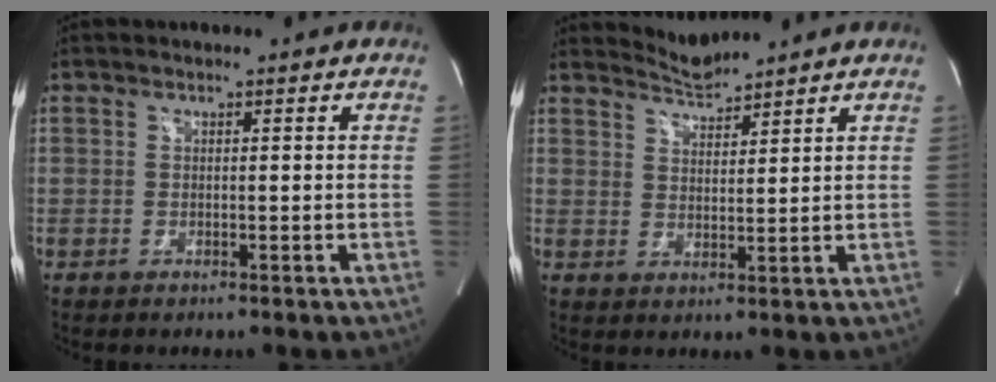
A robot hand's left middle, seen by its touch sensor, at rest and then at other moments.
{"total": 3.8, "force": [3.8, -0.4, -0.3], "torque": [0.004, -0.006, 0.072]}